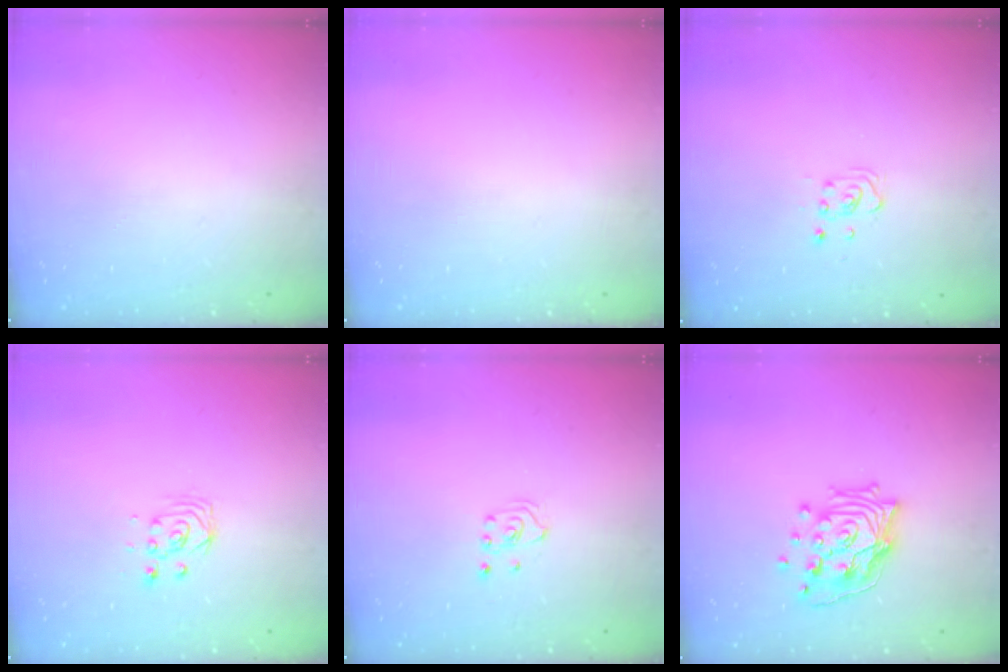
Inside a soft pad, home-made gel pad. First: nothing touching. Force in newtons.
{"total": 0.0}
{"total": 3.7, "press": 3.6, "slide": 0.5}
{"total": 3.0, "press": 2.9, "slide": 0.3}
{"total": 2.1, "press": 2.1, "slide": 0.1}
{"total": 15.3, "press": 15.1, "slide": 2.7}